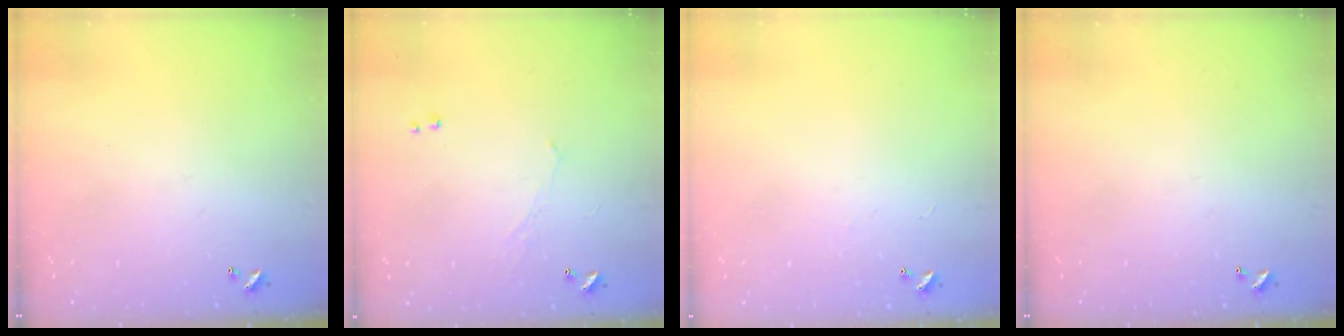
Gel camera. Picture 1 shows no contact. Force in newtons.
{"total": 0.0}
{"total": 2.1, "press": 2.0, "slide": 0.3}
{"total": 0.0}